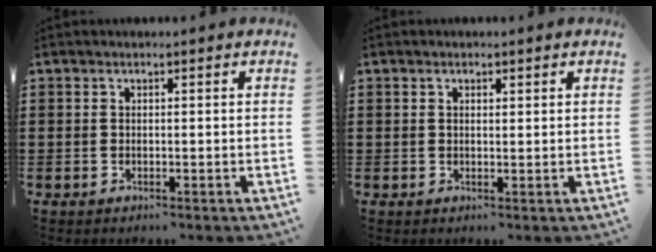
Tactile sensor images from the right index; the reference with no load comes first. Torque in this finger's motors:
{"motor_torque": [0.01, 0.39, 0.01, -0.01]}